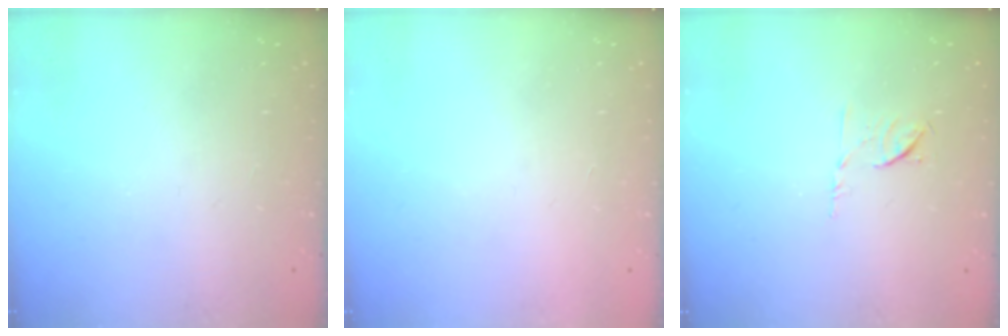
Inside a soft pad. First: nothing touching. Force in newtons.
{"total": 1.6, "press": 1.6, "slide": 0.1}
{"total": 6.1, "press": 6.0, "slide": 1.1}